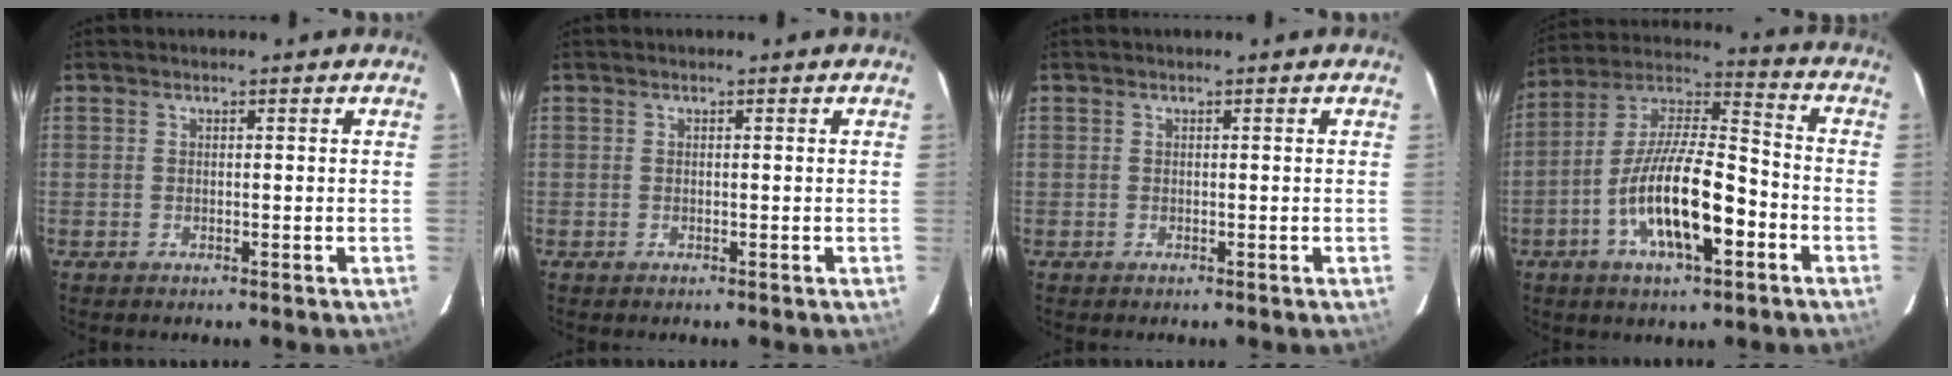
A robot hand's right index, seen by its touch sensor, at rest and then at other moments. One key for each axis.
{"total": 0.0}
{"total": 0.0}
{"total": 16.4, "fx": -6.2, "fy": 5.3, "fz": 14.2, "tx": -0.269, "ty": -0.003, "tz": -0.113}